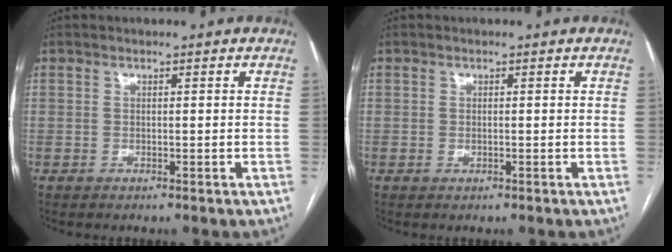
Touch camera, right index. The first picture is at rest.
{"total": 0.6, "force": [-0.1, 0.3, 0.6], "torque": [-0.012, -0.002, 0.000]}